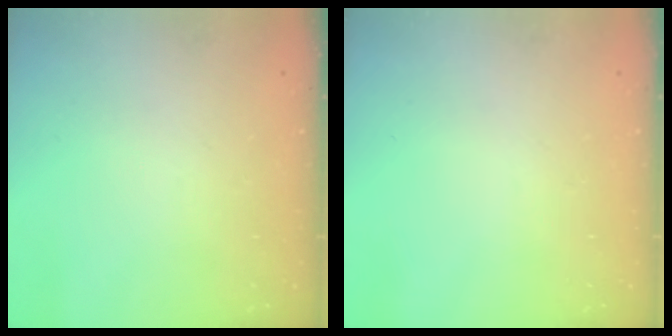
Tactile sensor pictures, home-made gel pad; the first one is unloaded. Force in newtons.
{"total": 0.0}